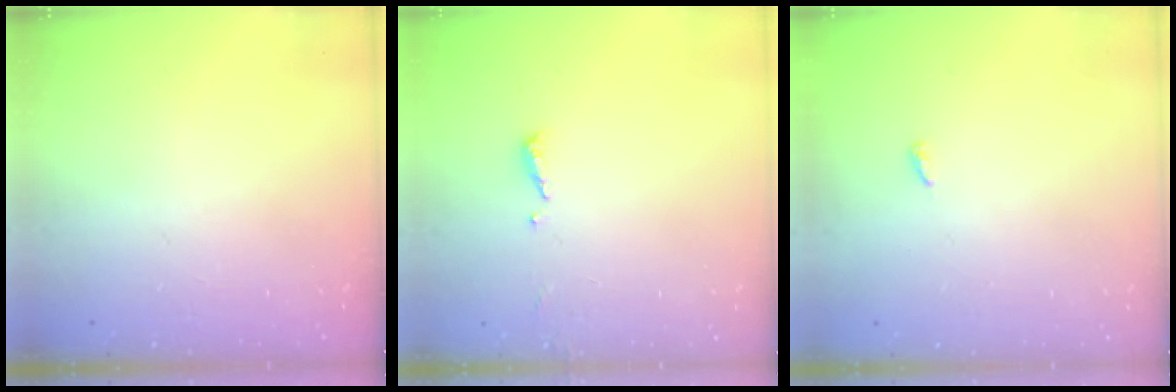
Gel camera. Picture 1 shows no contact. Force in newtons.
{"total": 4.9, "press": 4.8, "slide": 0.4}
{"total": 2.5, "press": 2.5, "slide": 0.2}